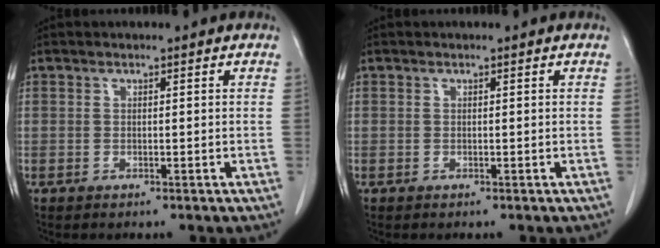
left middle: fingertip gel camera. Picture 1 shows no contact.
{"total": 0.0}